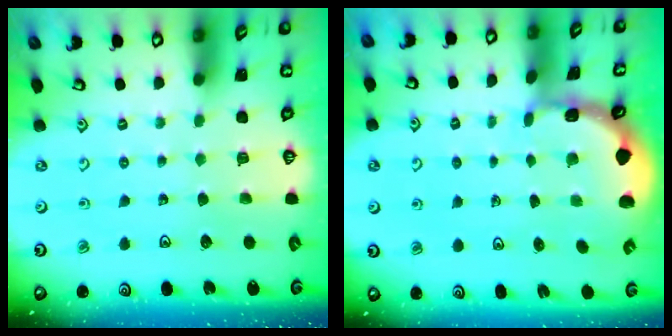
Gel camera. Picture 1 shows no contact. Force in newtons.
{"total": 1.5, "press": 1.5, "slide": 0.1}